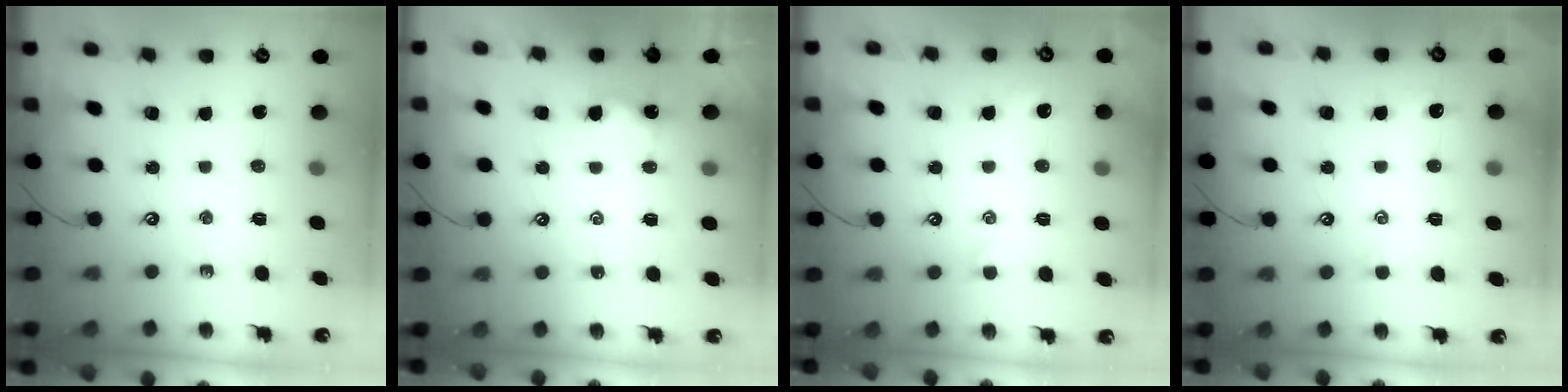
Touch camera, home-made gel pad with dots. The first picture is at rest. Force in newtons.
{"total": 0.0}
{"total": 0.5, "press": 0.2, "slide": 0.5}
{"total": 0.8, "press": 0.7, "slide": 0.5}